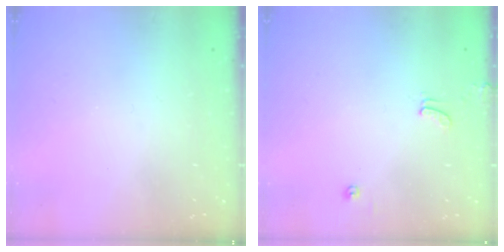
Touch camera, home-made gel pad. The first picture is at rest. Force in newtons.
{"total": 1.3, "press": 1.2, "slide": 0.4}